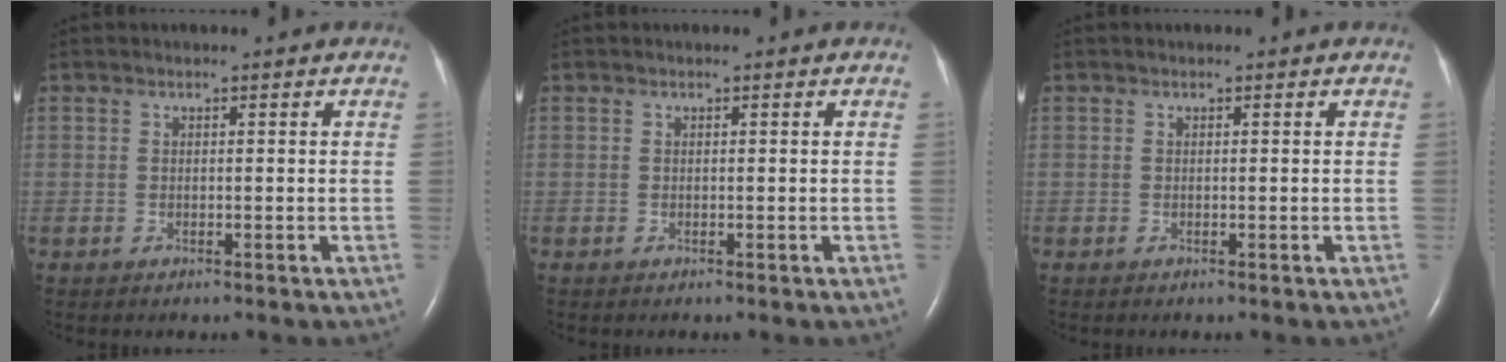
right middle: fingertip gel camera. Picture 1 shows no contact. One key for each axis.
{"total": 0.0}
{"total": 0.0}